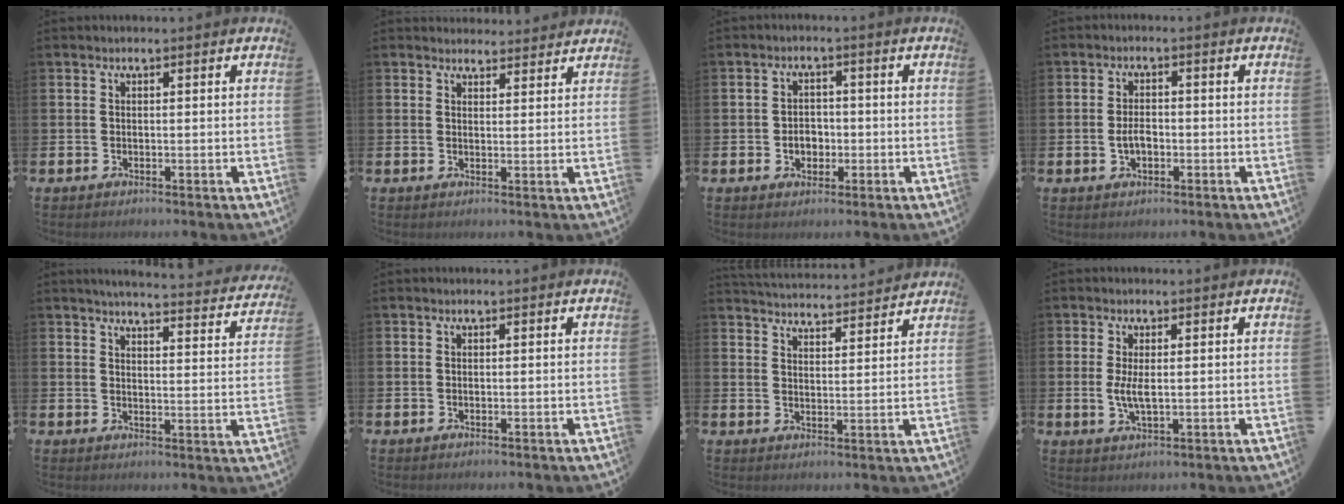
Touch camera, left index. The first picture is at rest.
{"total": 3.0, "force": [2.9, 0.7, -0.2], "torque": [0.008, -0.018, 0.052]}
{"total": 2.9, "force": [-0.7, 2.3, 1.6], "torque": [-0.015, -0.003, -0.020]}
{"total": 2.6, "force": [-0.4, 1.6, 2.1], "torque": [-0.028, 0.000, -0.011]}
{"total": 4.5, "force": [4.4, 0.0, 1.1], "torque": [-0.023, -0.037, 0.071]}
{"total": 0.0}
{"total": 4.7, "force": [4.7, 0.2, 0.0], "torque": [-0.011, -0.037, 0.081]}
{"total": 3.0, "force": [0.3, 1.1, 2.8], "torque": [-0.051, 0.002, 0.003]}